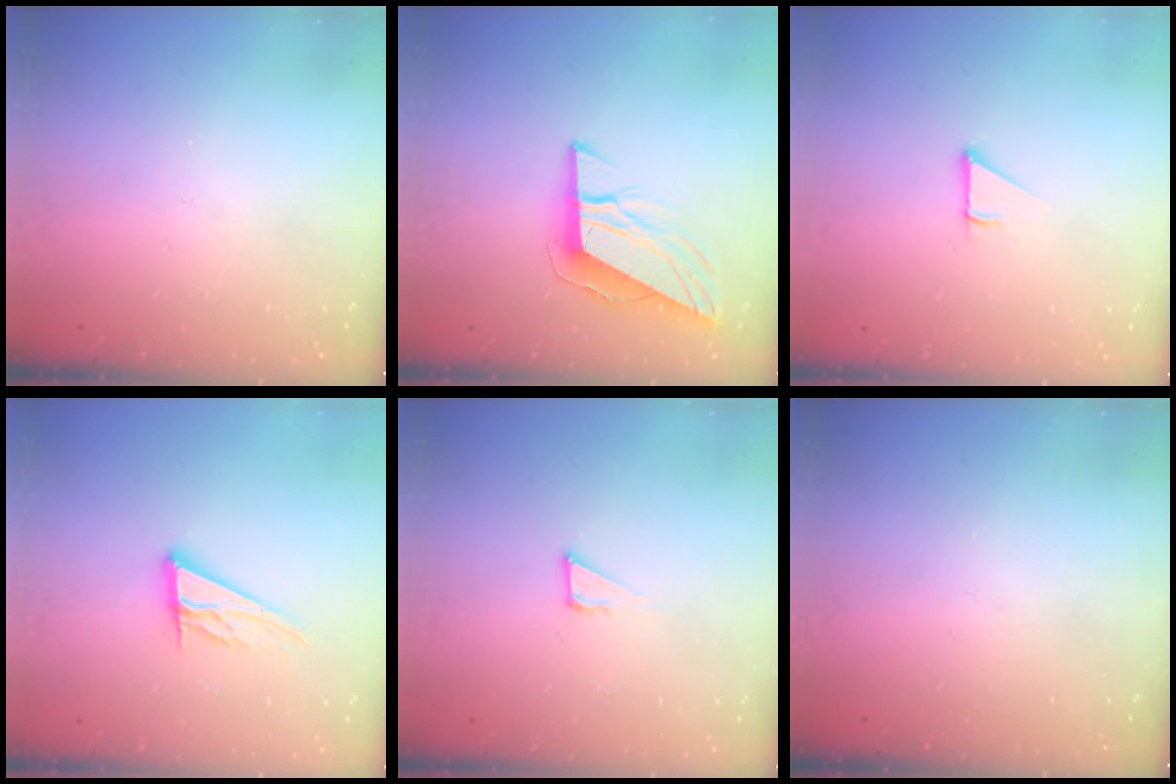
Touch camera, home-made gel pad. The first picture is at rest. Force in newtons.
{"total": 10.3, "press": 10.2, "slide": 1.9}
{"total": 1.6, "press": 1.6, "slide": 0.2}
{"total": 11.5, "press": 11.4, "slide": 1.9}
{"total": 4.3, "press": 4.3, "slide": 0.3}
{"total": 0.0}